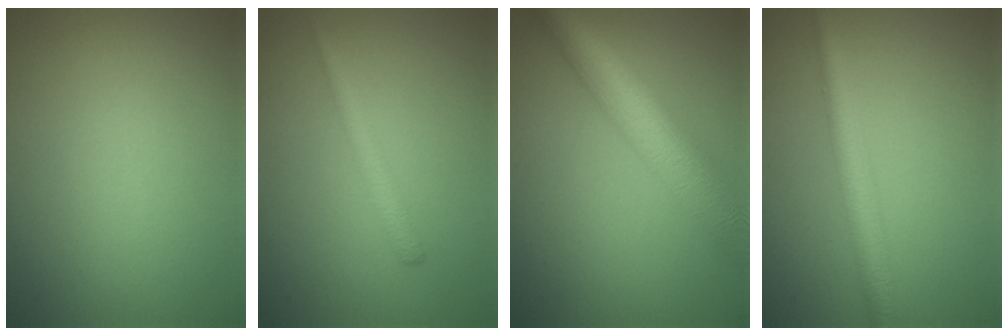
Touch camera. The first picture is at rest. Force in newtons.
{"total": 1.8, "press": 1.8, "slide": 0.0}
{"total": 9.4, "press": 9.4, "slide": 0.3}
{"total": 3.4, "press": 3.4, "slide": 0.0}